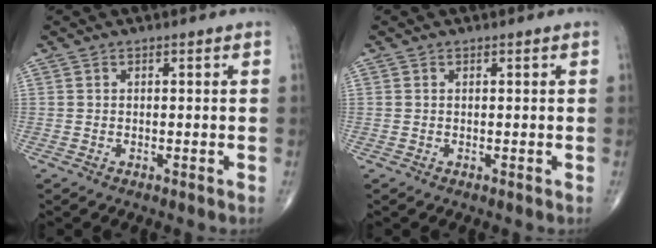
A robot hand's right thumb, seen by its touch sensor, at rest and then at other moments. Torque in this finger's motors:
{"motor_torque": [0.32, 0.27, 0.03, 0.13, 0.01]}